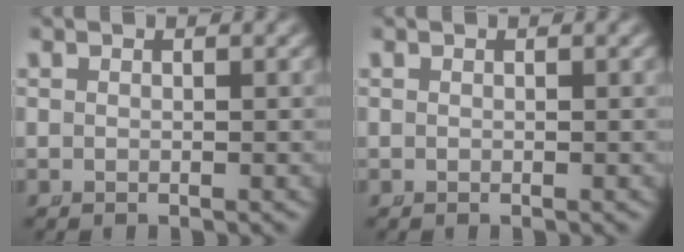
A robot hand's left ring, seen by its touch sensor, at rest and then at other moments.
{"total": 0.0}